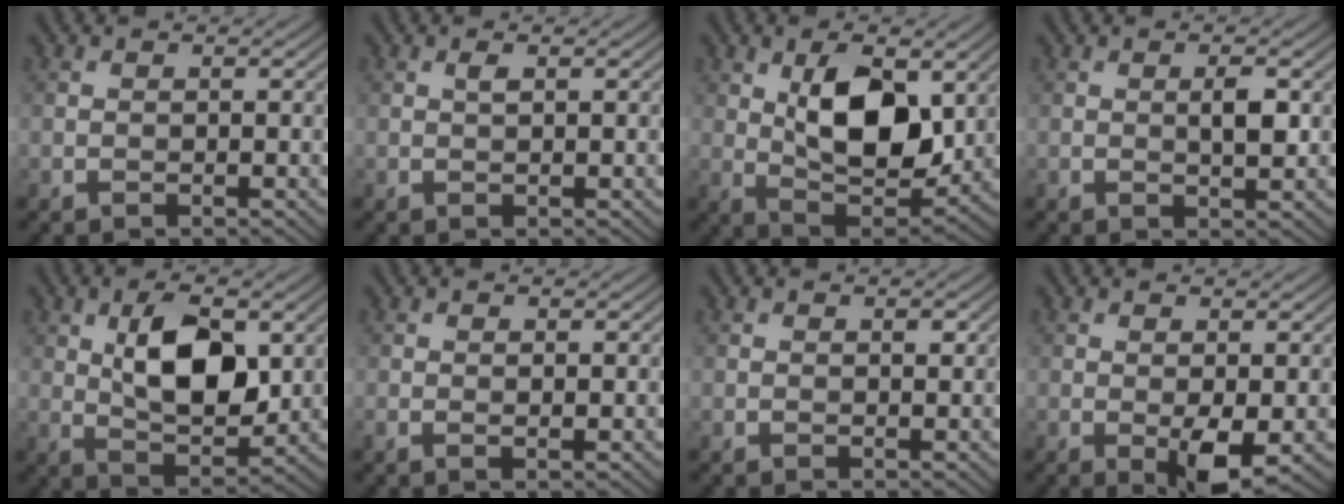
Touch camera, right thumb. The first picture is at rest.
{"total": 0.8, "force": [0.4, 0.2, 0.7], "torque": [-0.015, 0.003, 0.007]}
{"total": 10.8, "force": [2.6, 5.6, 8.9], "torque": [-0.160, -0.008, 0.049]}
{"total": 2.3, "force": [0.4, 0.6, 2.2], "torque": [-0.042, -0.002, 0.006]}
{"total": 9.7, "force": [2.2, 4.9, 8.1], "torque": [-0.146, 0.001, 0.039]}
{"total": 0.8, "force": [0.2, 0.2, 0.8], "torque": [-0.017, 0.000, 0.002]}
{"total": 0.7, "force": [0.3, 0.3, 0.5], "torque": [-0.004, -0.003, 0.004]}
{"total": 3.6, "force": [-0.7, 1.2, 3.4], "torque": [-0.060, -0.004, -0.010]}